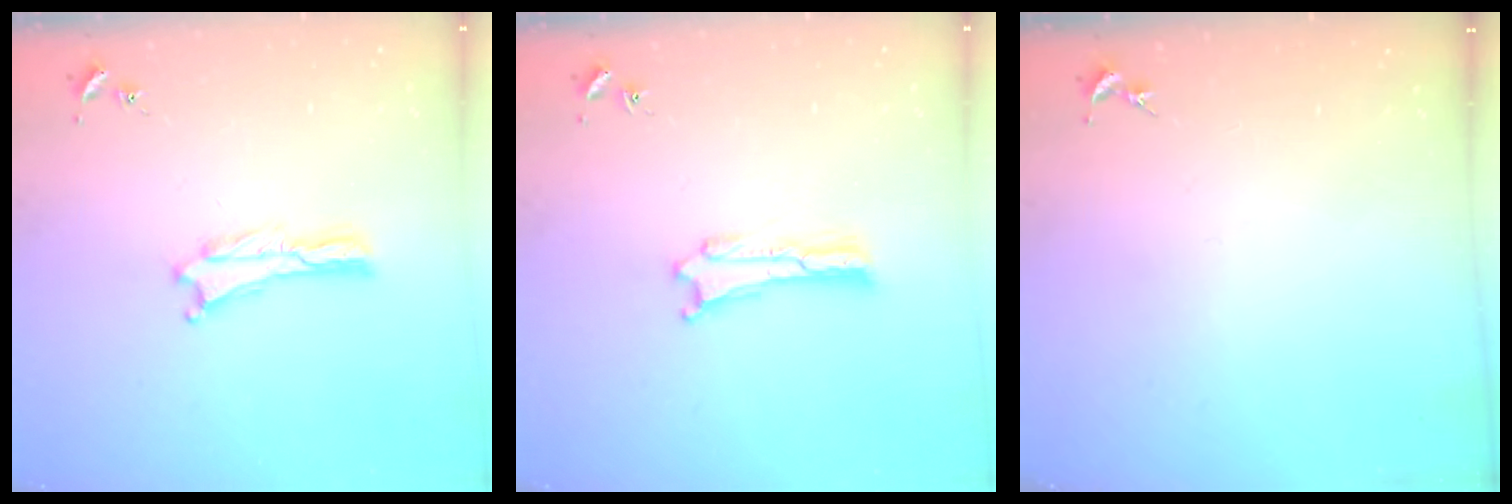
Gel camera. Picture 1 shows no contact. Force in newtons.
{"total": 0.0}
{"total": 0.0}